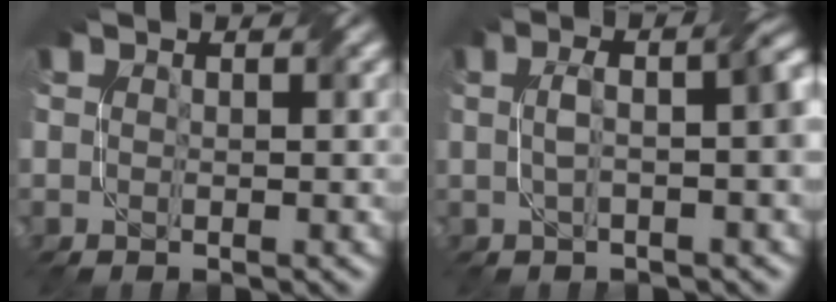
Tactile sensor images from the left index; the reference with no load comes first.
{"total": 5.7, "force": [0.2, 2.2, 5.2], "torque": [-0.080, 0.009, 0.005]}